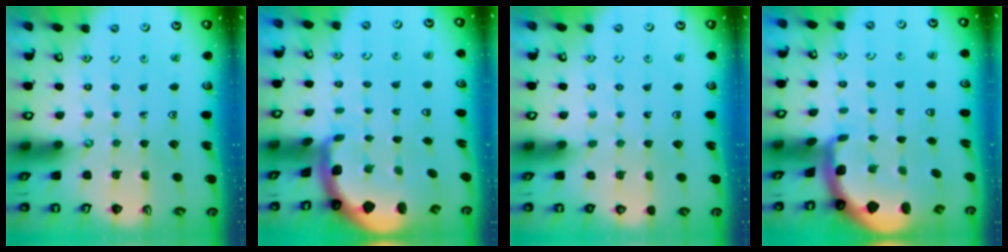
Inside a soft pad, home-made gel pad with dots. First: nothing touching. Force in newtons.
{"total": 1.9, "press": 1.9, "slide": 0.4}
{"total": 0.0}
{"total": 1.9, "press": 1.9, "slide": 0.4}